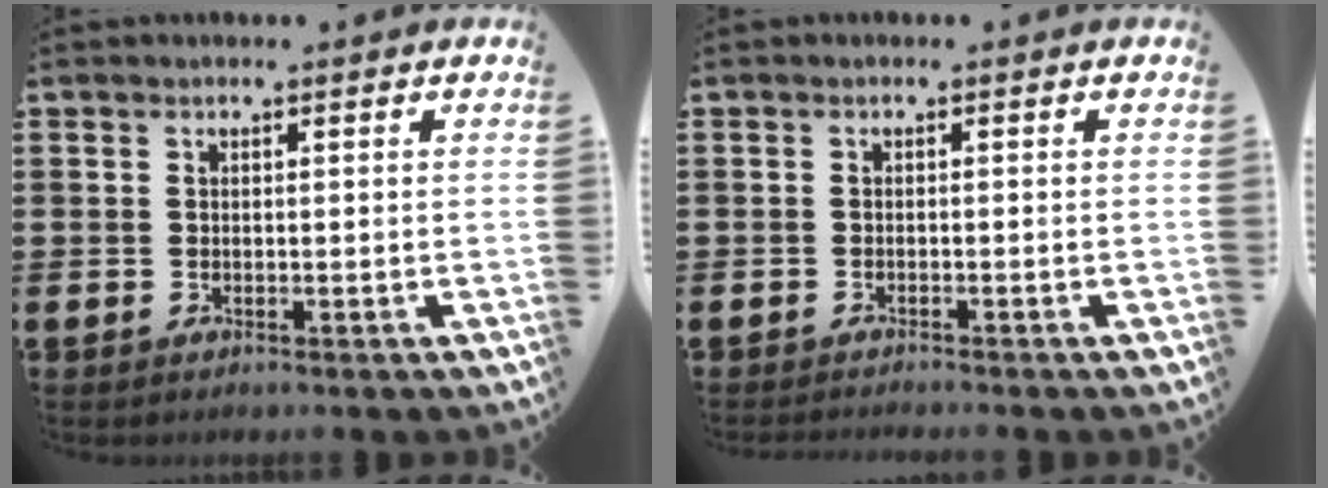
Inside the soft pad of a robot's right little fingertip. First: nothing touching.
{"total": 0.7, "force": [-0.7, -0.1, 0.0], "torque": [-0.001, -0.002, -0.014]}